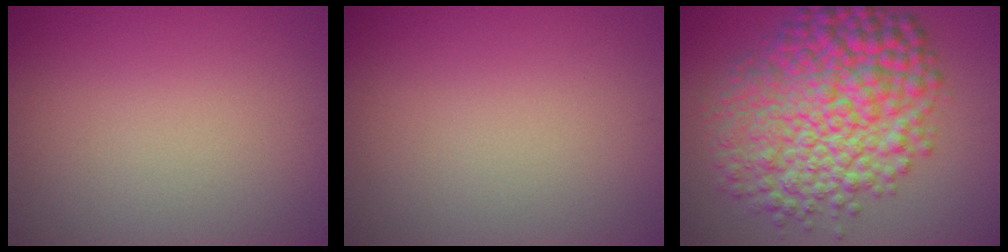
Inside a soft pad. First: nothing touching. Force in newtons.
{"total": 0.0}
{"total": 11.0, "press": 11.0, "slide": 0.1}